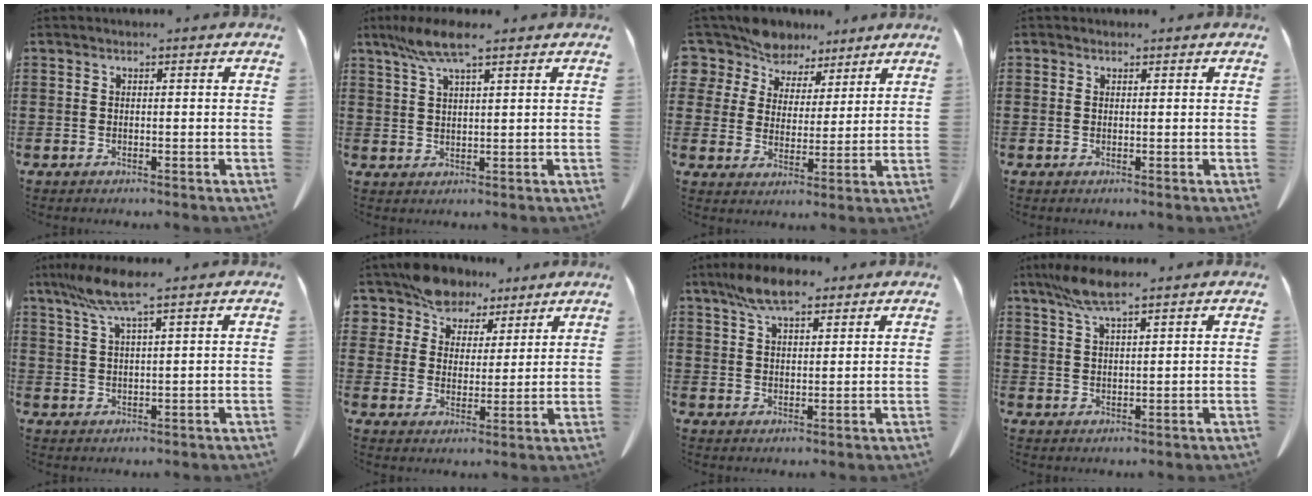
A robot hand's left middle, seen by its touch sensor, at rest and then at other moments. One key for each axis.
{"total": 6.4, "fx": 4.1, "fy": 1.1, "fz": 4.8, "tx": -0.102, "ty": -0.002, "tz": 0.074}
{"total": 7.8, "fx": 6.9, "fy": 3.8, "fz": 0.4, "tx": -0.053, "ty": -0.030, "tz": 0.131}
{"total": 0.7, "fx": 0.6, "fy": 0.4, "fz": 0.0, "tx": -0.003, "ty": 0.001, "tz": 0.012}
{"total": 7.0, "fx": 4.5, "fy": 0.4, "fz": 5.4, "tx": -0.123, "ty": -0.007, "tz": 0.078}
{"total": 7.5, "fx": 6.3, "fy": 3.8, "fz": 1.1, "tx": -0.060, "ty": -0.018, "tz": 0.121}
{"total": 7.3, "fx": 5.3, "fy": 2.5, "fz": 4.4, "tx": -0.098, "ty": 0.000, "tz": 0.098}
{"total": 6.3, "fx": 4.3, "fy": 1.1, "fz": 4.4, "tx": -0.096, "ty": 0.000, "tz": 0.078}